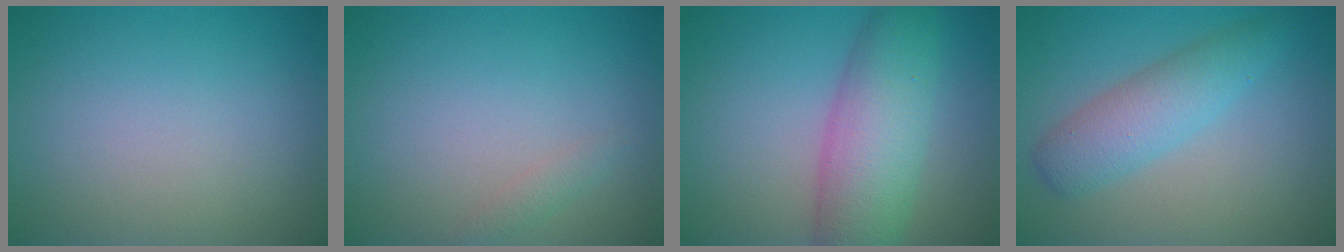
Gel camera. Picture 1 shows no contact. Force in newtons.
{"total": 0.9, "press": 0.9, "slide": 0.0}
{"total": 7.1, "press": 7.1, "slide": 0.3}
{"total": 4.0, "press": 4.0, "slide": 0.0}